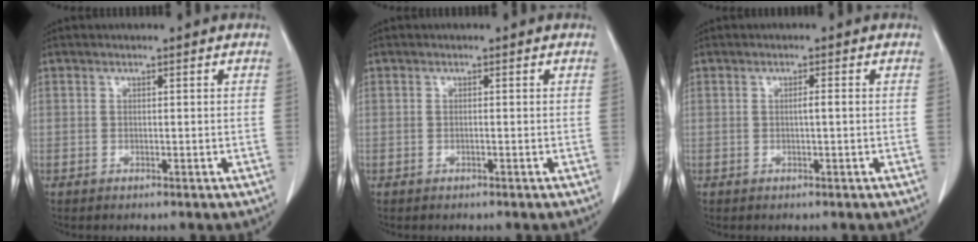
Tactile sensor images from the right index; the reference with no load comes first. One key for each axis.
{"total": 0.0}
{"total": 1.1, "fx": 0.0, "fy": -0.1, "fz": 1.1, "tx": -0.020, "ty": 0.001, "tz": -0.001}